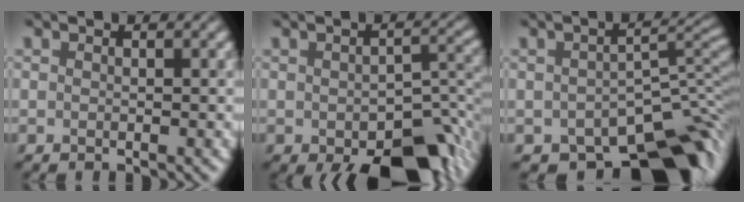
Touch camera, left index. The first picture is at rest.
{"total": 9.5, "force": [-5.4, 4.1, 6.6], "torque": [-0.085, -0.019, -0.070]}
{"total": 10.5, "force": [-6.9, 4.8, 6.4], "torque": [-0.068, -0.018, -0.104]}